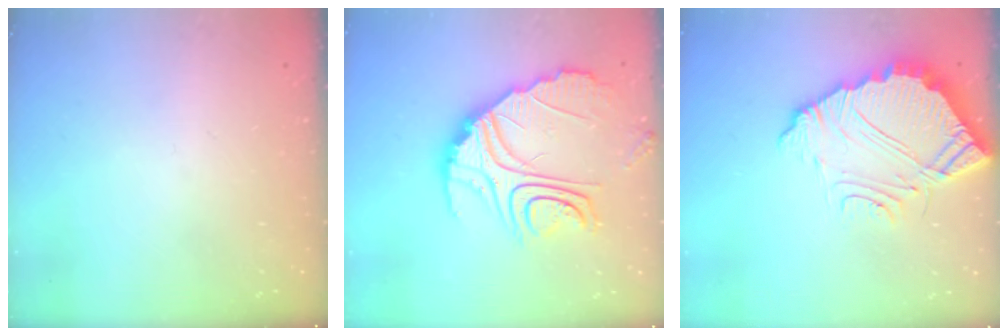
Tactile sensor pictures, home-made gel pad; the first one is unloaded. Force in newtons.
{"total": 15.7, "press": 15.6, "slide": 1.4}
{"total": 12.9, "press": 12.9, "slide": 1.1}